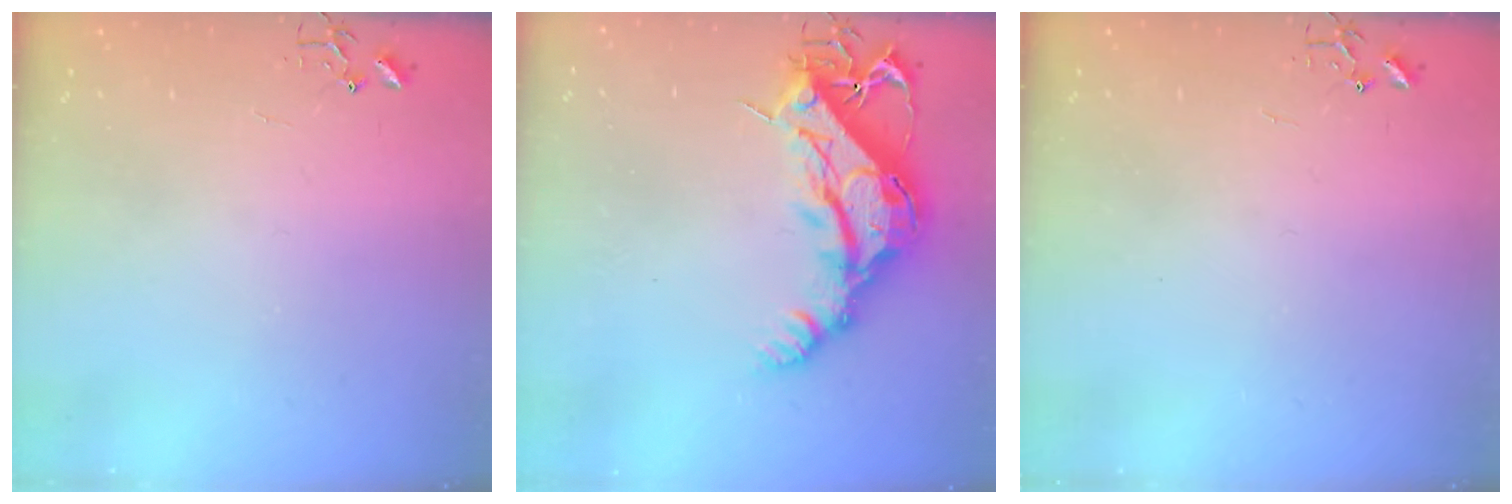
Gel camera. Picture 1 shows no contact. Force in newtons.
{"total": 16.0, "press": 15.9, "slide": 1.8}
{"total": 0.0}